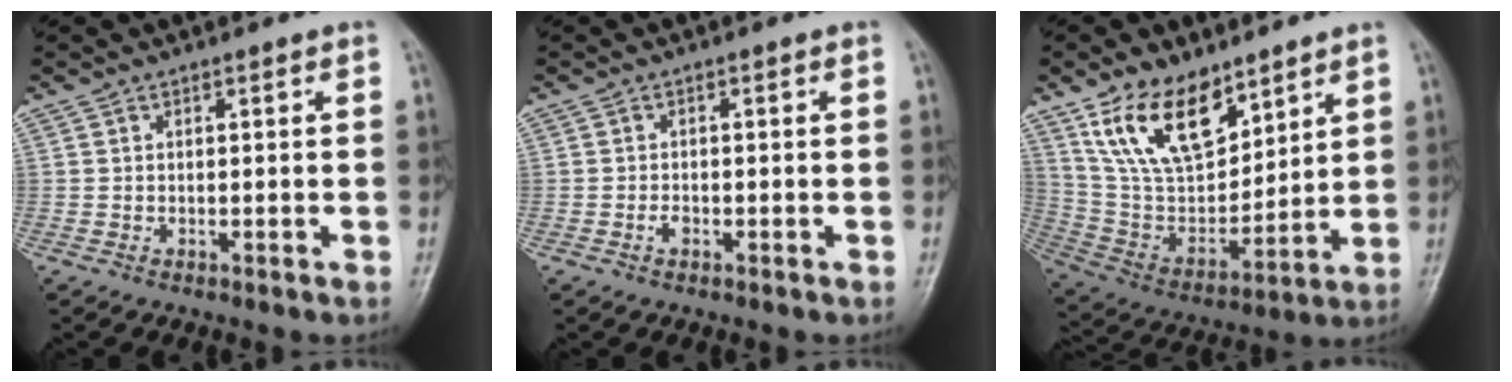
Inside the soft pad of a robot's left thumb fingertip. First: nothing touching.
{"total": 1.2, "force": [-0.6, 0.8, 0.8], "torque": [-0.014, 0.003, -0.013]}
{"total": 17.0, "force": [10.8, 8.6, 9.9], "torque": [-0.139, -0.054, 0.219]}